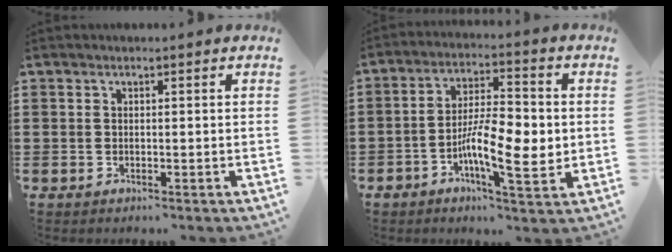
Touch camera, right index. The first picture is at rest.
{"total": 9.9, "force": [-2.1, 3.4, 9.1], "torque": [-0.162, -0.002, -0.038]}